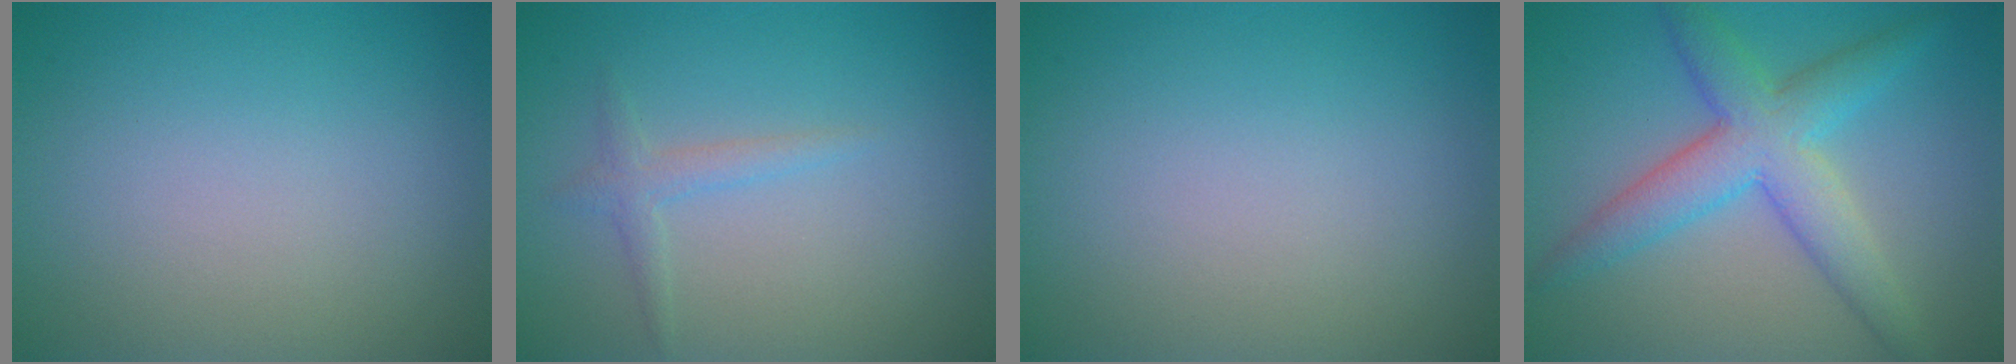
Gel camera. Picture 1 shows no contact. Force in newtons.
{"total": 1.5, "press": 1.5, "slide": 0.1}
{"total": 0.0}
{"total": 5.8, "press": 5.8, "slide": 0.1}